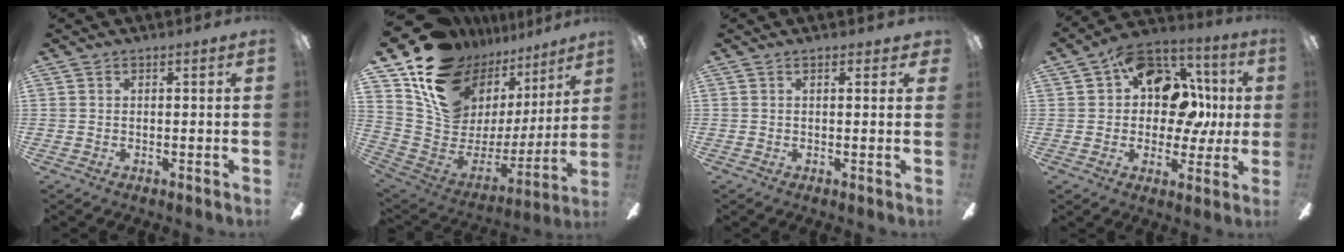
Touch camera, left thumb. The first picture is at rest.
{"total": 19.1, "force": [12.6, 11.9, 8.1], "torque": [-0.142, -0.088, 0.244]}
{"total": 1.1, "force": [0.6, 0.6, 0.6], "torque": [-0.004, 0.001, 0.009]}
{"total": 17.4, "force": [4.8, 12.2, 11.5], "torque": [-0.157, -0.002, 0.093]}